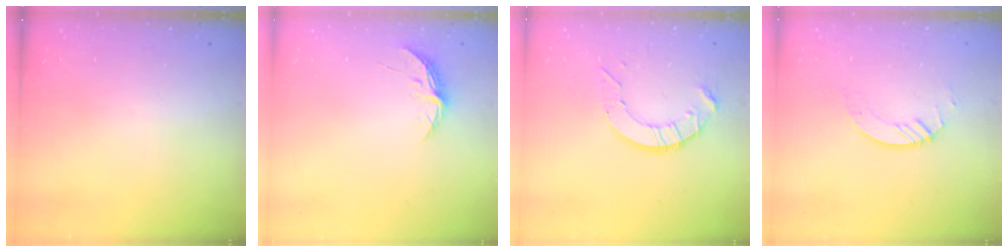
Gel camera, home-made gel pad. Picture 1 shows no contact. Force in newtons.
{"total": 5.3, "press": 5.3, "slide": 0.5}
{"total": 8.4, "press": 8.4, "slide": 0.6}
{"total": 3.2, "press": 3.2, "slide": 0.3}